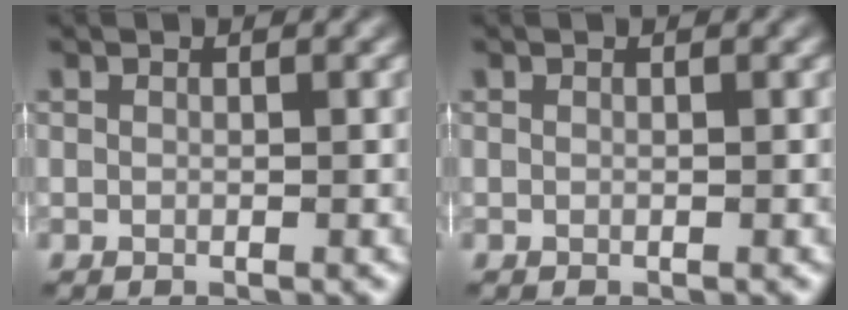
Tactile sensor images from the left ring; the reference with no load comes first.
{"total": 0.0}